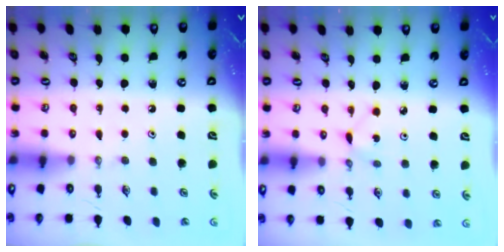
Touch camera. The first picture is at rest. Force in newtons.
{"total": 1.9, "press": 1.9, "slide": 0.2}